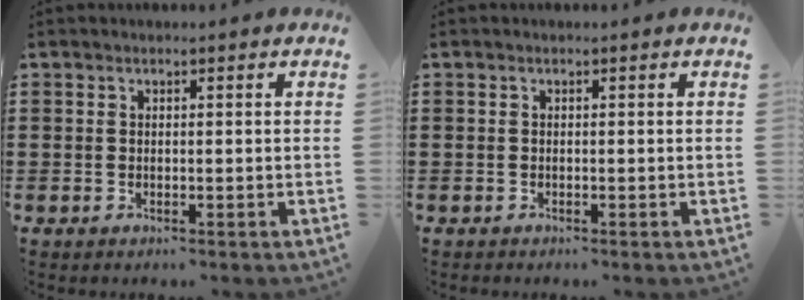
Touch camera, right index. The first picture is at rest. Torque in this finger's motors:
{"motor_torque": [-0.45, 1.25, -1.05, -0.21]}